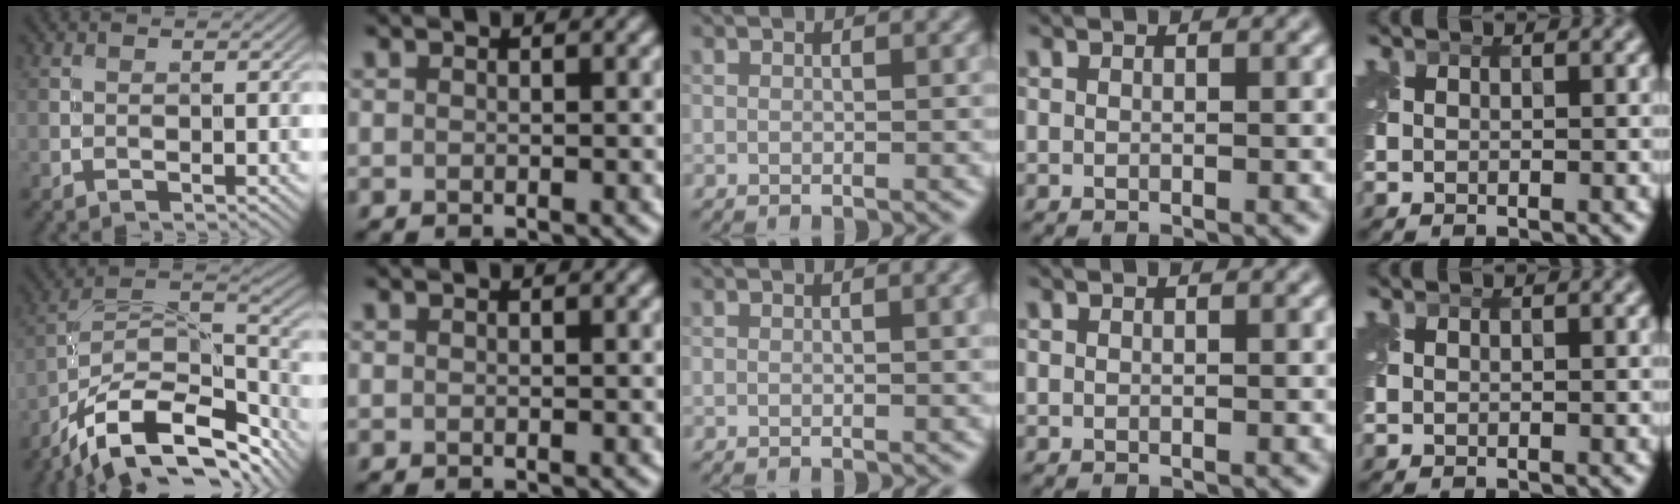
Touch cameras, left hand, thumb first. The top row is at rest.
{"thumb": {"total": 15.1, "force": [-10.6, 5.6, 9.2], "torque": [-0.191, -0.006, -0.175]}, "middle": {"total": 1.6, "force": [0.4, 0.4, 1.5], "torque": [-0.018, 0.004, 0.003]}}